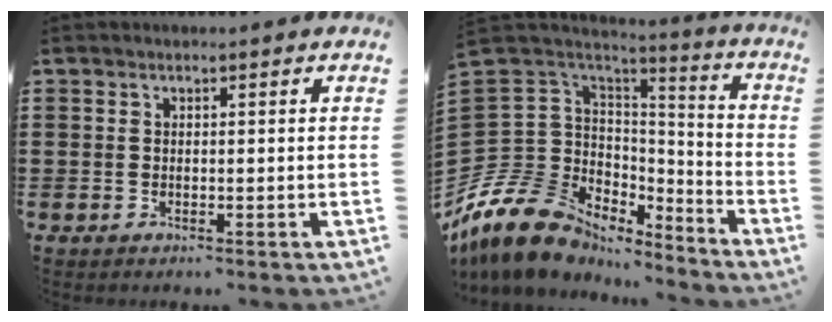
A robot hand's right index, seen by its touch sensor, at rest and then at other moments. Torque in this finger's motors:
{"motor_torque": [0.39, 0.64, -0.89, -0.21]}